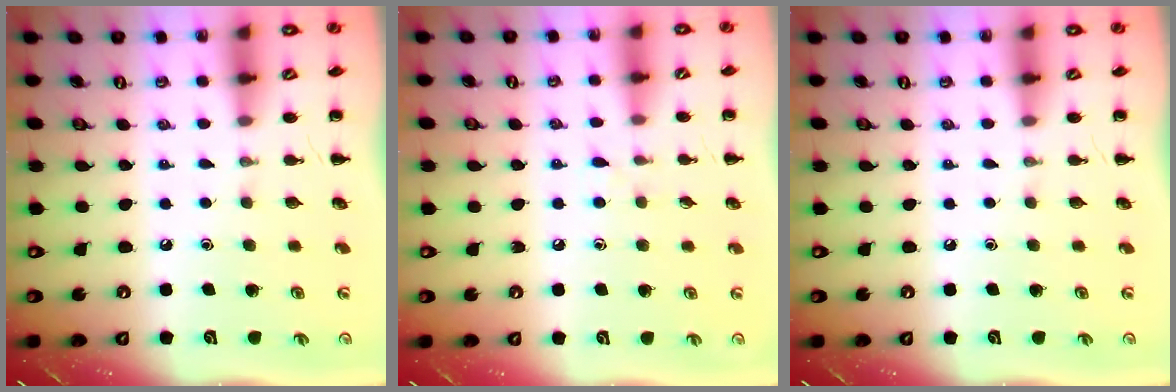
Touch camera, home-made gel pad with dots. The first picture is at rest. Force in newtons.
{"total": 3.9, "press": 3.5, "slide": 1.7}
{"total": 0.0}